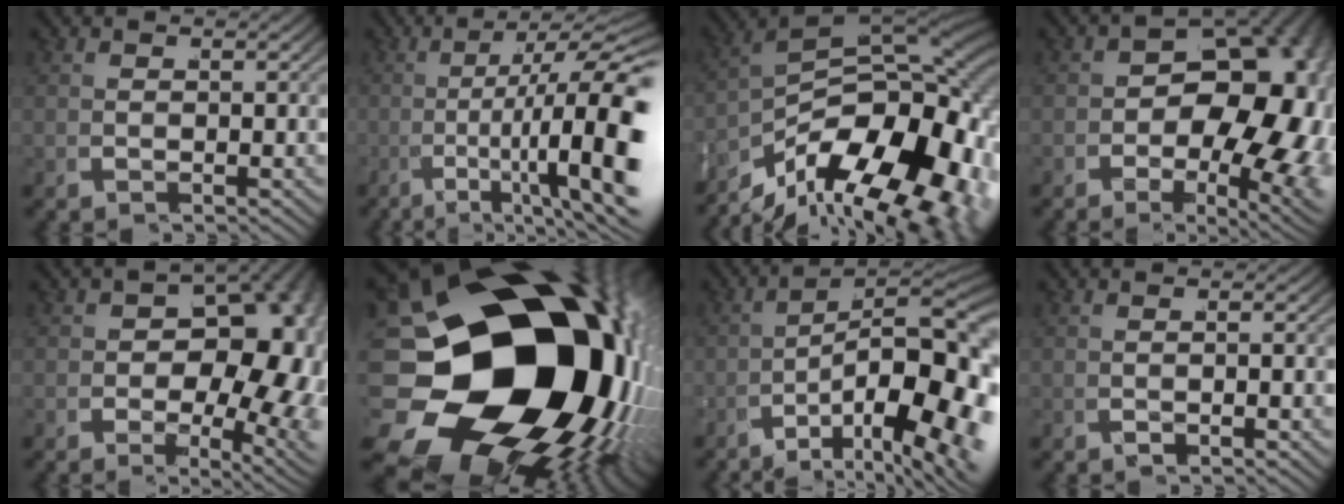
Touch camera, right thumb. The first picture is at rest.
{"total": 12.0, "force": [-2.4, 5.7, 10.3], "torque": [-0.176, -0.029, -0.013]}
{"total": 21.4, "force": [-3.2, 13.0, 16.7], "torque": [-0.249, -0.052, -0.025]}
{"total": 15.5, "force": [-0.7, 9.4, 12.3], "torque": [-0.155, -0.032, -0.004]}
{"total": 11.5, "force": [-0.3, 7.2, 9.0], "torque": [-0.121, -0.034, 0.008]}
{"total": 39.6, "force": [-2.2, 26.7, 29.2], "torque": [-0.484, -0.084, -0.007]}
{"total": 14.5, "force": [-2.4, 8.8, 11.3], "torque": [-0.158, -0.043, -0.023]}
{"total": 1.1, "force": [-0.5, 0.5, 0.9], "torque": [-0.021, 0.000, -0.005]}